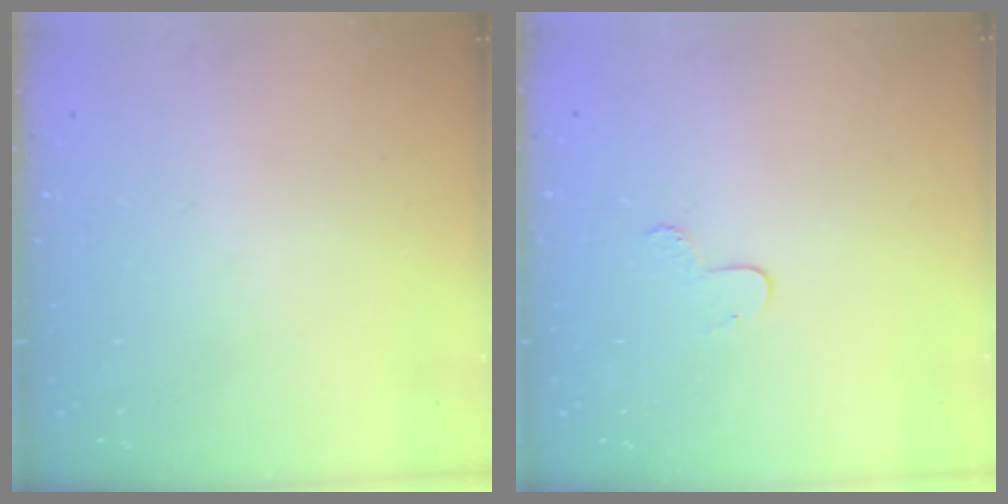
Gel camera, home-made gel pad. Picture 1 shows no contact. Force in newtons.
{"total": 4.8, "press": 4.8, "slide": 0.5}